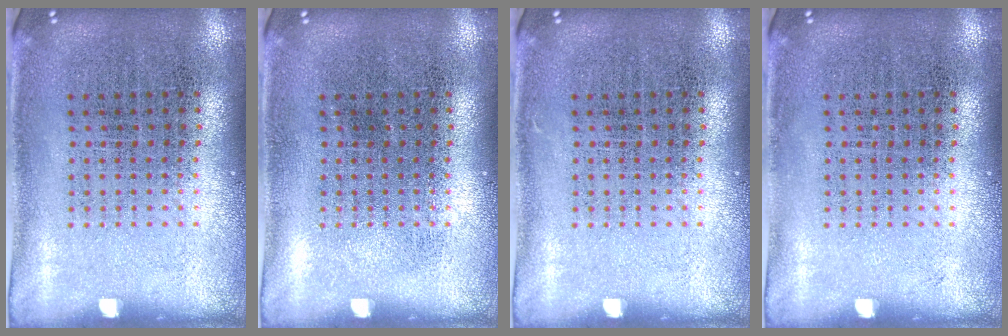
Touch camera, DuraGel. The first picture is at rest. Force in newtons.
{"total": 0.0}
{"total": 0.0}
{"total": 0.0}